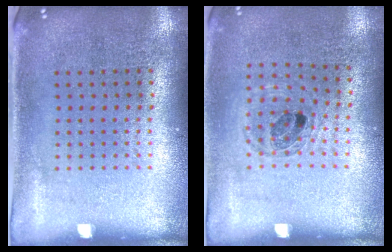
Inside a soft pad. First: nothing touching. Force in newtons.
{"total": 0.9, "press": 0.9, "slide": 0.1}